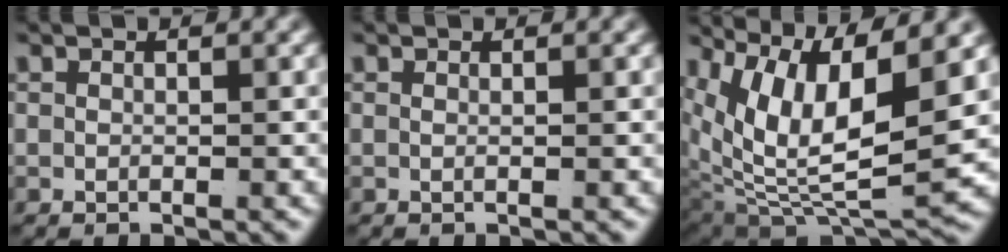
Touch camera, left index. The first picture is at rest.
{"total": 0.5, "force": [0.0, -0.4, 0.3], "torque": [-0.004, -0.004, 0.003]}
{"total": 12.9, "force": [0.8, 8.0, 10.1], "torque": [-0.191, -0.043, 0.034]}